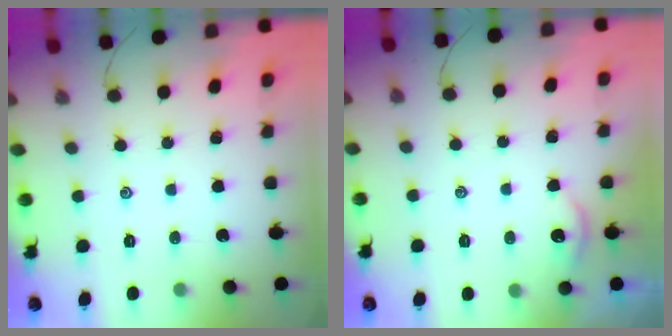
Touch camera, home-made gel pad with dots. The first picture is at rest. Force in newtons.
{"total": 2.2, "press": 2.2, "slide": 0.3}